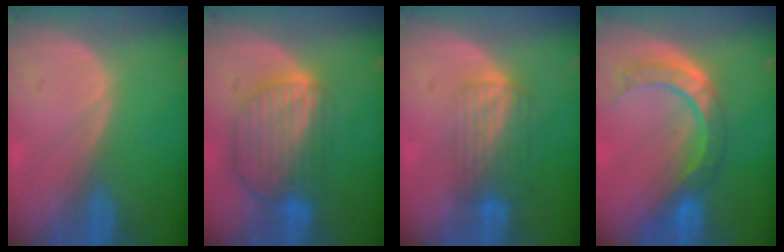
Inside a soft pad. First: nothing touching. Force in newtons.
{"total": 9.0, "press": 7.7, "slide": 4.7}
{"total": 6.8, "press": 5.7, "slide": 3.6}
{"total": 8.5, "press": 7.2, "slide": 4.6}